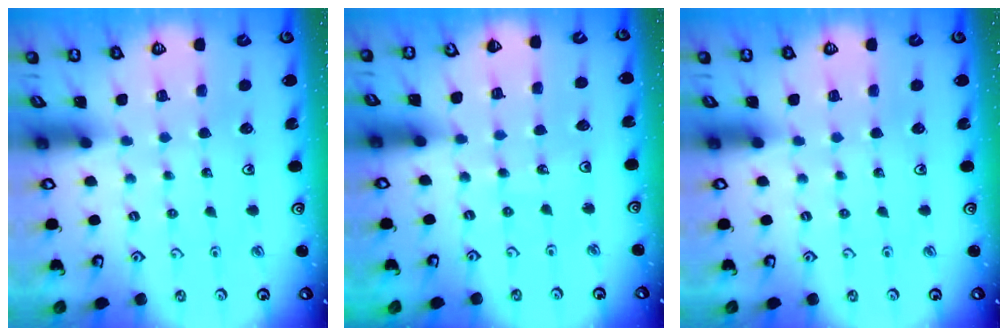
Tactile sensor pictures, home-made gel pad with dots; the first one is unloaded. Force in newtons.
{"total": 4.3, "press": 4.3, "slide": 0.5}
{"total": 0.0}